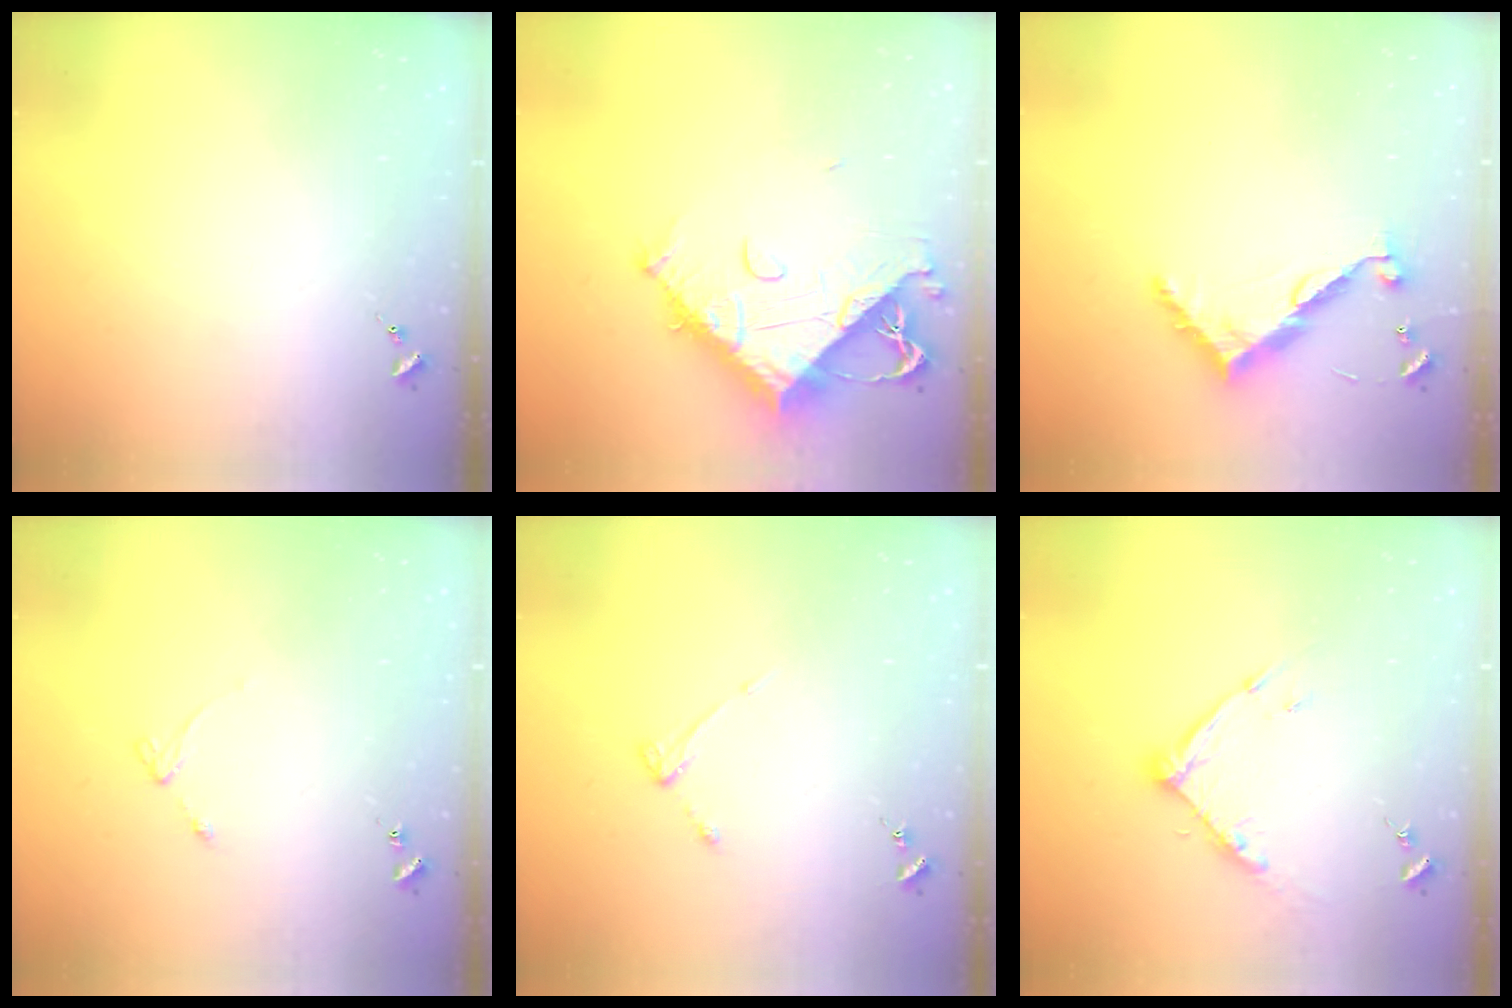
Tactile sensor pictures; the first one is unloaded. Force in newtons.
{"total": 13.1, "press": 13.0, "slide": 1.5}
{"total": 9.0, "press": 9.0, "slide": 0.5}
{"total": 4.0, "press": 3.9, "slide": 0.5}
{"total": 3.2, "press": 3.1, "slide": 0.5}
{"total": 10.3, "press": 10.2, "slide": 0.9}